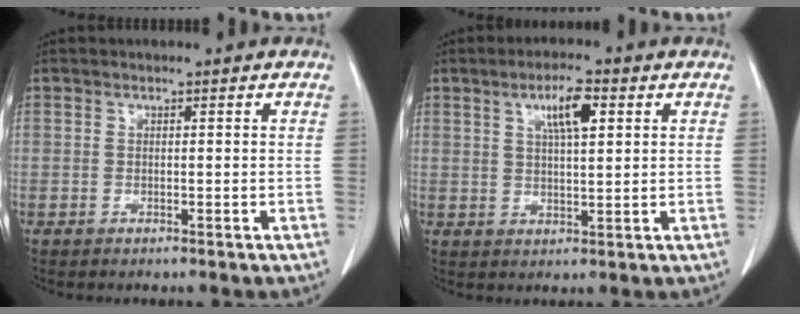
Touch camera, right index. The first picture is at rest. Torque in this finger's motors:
{"motor_torque": [0.23, 0.20, 0.31, 0.06]}